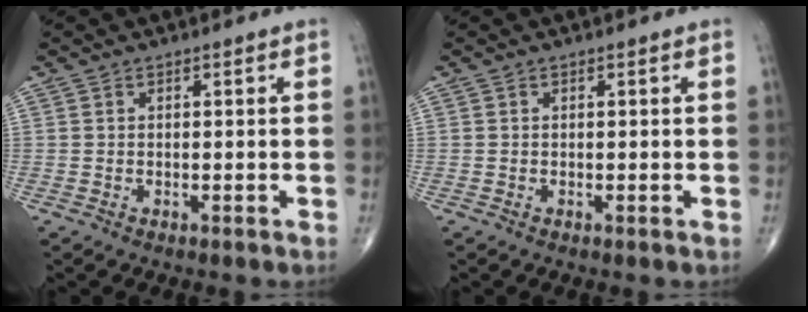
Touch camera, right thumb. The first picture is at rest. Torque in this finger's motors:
{"motor_torque": [0.33, 0.20, 0.05, 0.09, -0.03]}